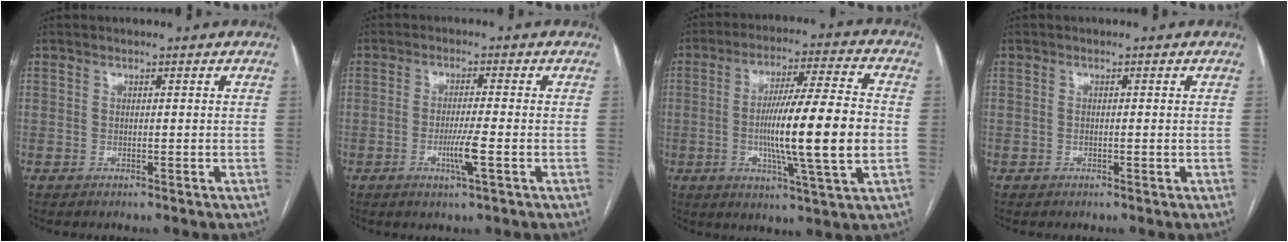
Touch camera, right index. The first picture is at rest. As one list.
[{"total": 4.5, "force": [-1.4, -0.3, 4.2], "torque": [-0.082, -0.010, -0.026]}, {"total": 16.4, "force": [-1.8, 0.2, 16.3], "torque": [-0.276, -0.005, -0.035]}, {"total": 0.7, "force": [0.0, 0.2, 0.7], "torque": [-0.016, 0.000, 0.001]}]